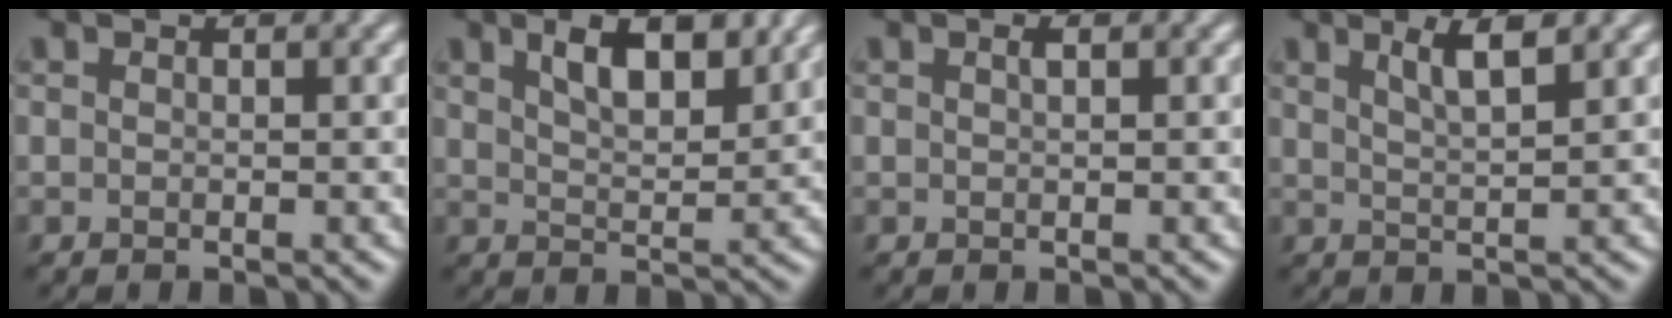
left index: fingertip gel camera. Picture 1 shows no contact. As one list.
[{"total": 5.2, "force": [3.0, 1.9, 3.7], "torque": [-0.061, 0.001, 0.050]}, {"total": 0.7, "force": [0.3, 0.2, 0.6], "torque": [-0.011, 0.003, 0.005]}, {"total": 3.1, "force": [1.8, 0.7, 2.4], "torque": [-0.032, 0.002, 0.031]}]